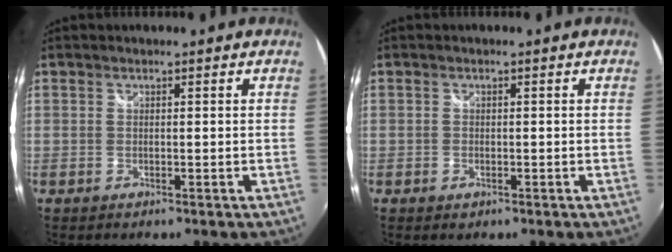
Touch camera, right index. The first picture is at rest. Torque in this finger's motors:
{"motor_torque": [0.03, 0.01, -0.01, 0.00]}